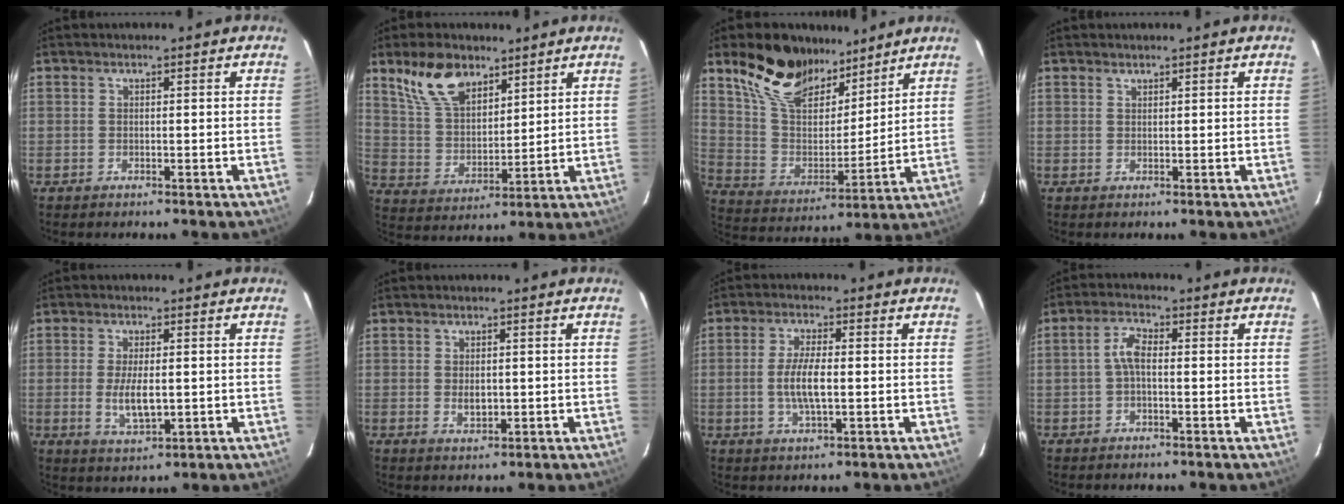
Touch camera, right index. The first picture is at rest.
{"total": 11.6, "force": [7.7, 6.1, 6.1], "torque": [-0.122, 0.022, 0.159]}
{"total": 18.5, "force": [12.9, 9.4, 9.4], "torque": [-0.206, 0.034, 0.244]}
{"total": 0.6, "force": [0.6, 0.2, 0.0], "torque": [-0.002, 0.001, 0.012]}
{"total": 6.2, "force": [-0.7, 2.5, 5.7], "torque": [-0.110, -0.012, -0.008]}
{"total": 2.8, "force": [-0.2, 1.8, 2.1], "torque": [-0.034, -0.004, -0.001]}
{"total": 6.3, "force": [-0.6, 1.8, 6.0], "torque": [-0.117, -0.003, -0.012]}
{"total": 3.4, "force": [-0.5, 1.4, 3.0], "torque": [-0.065, 0.013, -0.010]}